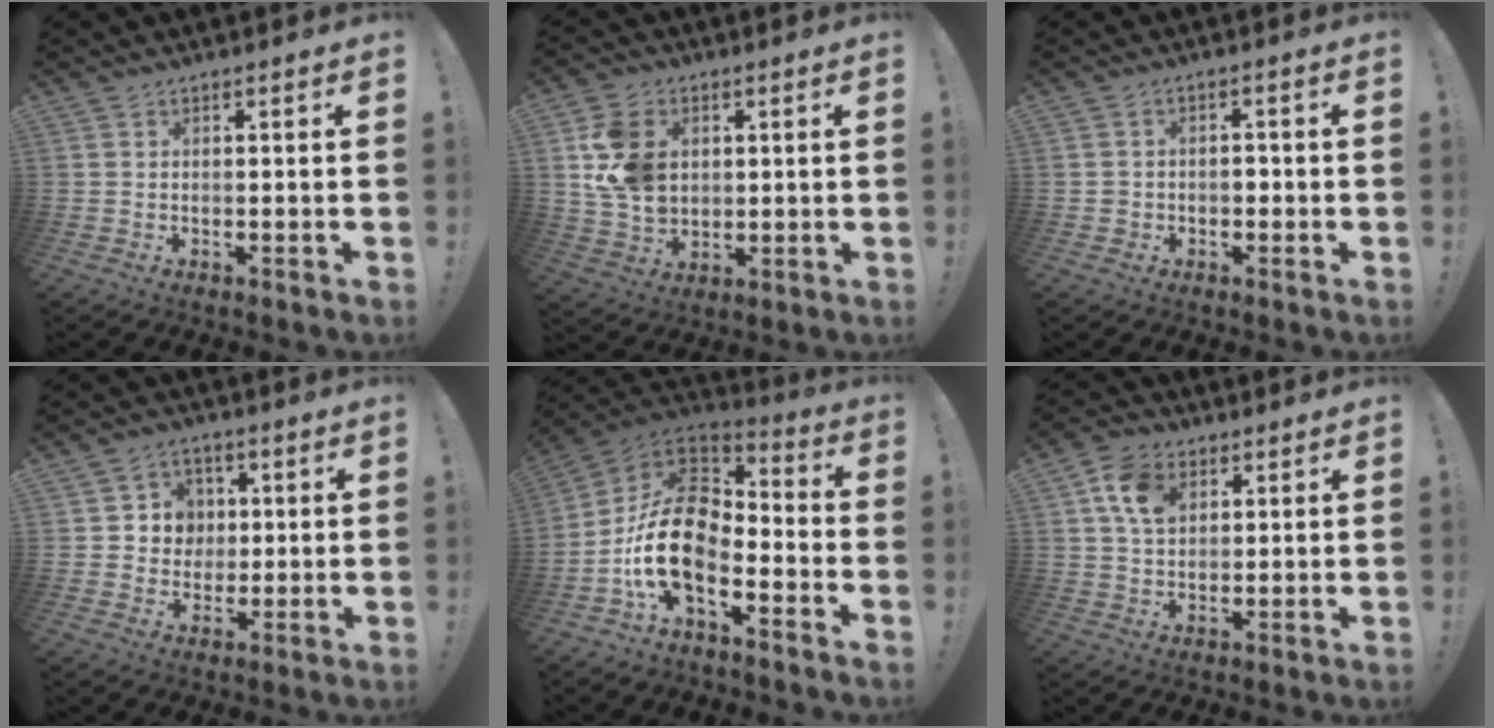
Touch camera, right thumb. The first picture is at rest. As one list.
[{"total": 14.2, "force": [3.5, 10.9, 8.3], "torque": [-0.150, -0.007, 0.070]}, {"total": 2.7, "force": [-0.8, 2.4, 0.9], "torque": [-0.012, 0.001, -0.017]}, {"total": 7.4, "force": [0.7, 7.2, 1.4], "torque": [-0.023, -0.002, 0.017]}, {"total": 17.9, "force": [-5.4, 10.4, 13.6], "torque": [-0.262, 0.029, -0.086]}, {"total": 9.9, "force": [3.9, 7.2, 5.5], "torque": [-0.090, -0.001, 0.077]}]